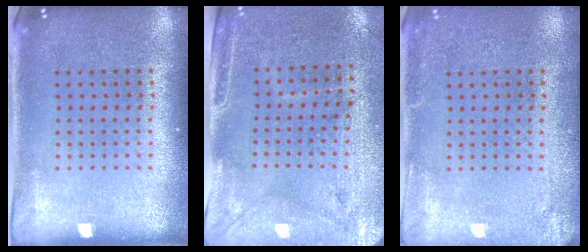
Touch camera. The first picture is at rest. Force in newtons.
{"total": 3.0, "press": 2.6, "slide": 1.5}
{"total": 2.1, "press": 2.1, "slide": 0.2}